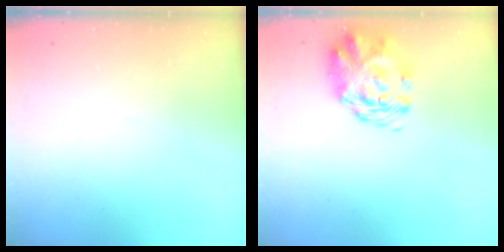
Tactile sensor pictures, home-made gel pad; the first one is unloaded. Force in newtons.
{"total": 3.3, "press": 3.2, "slide": 1.0}